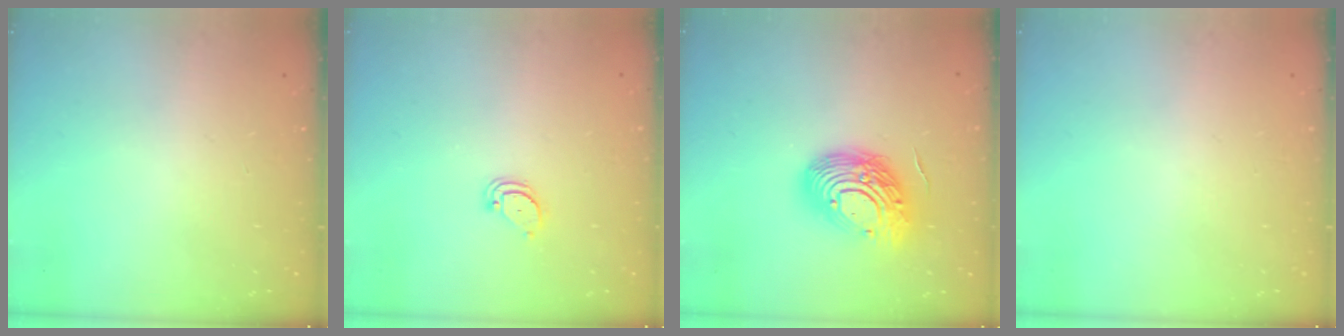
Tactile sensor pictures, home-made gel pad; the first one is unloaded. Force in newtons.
{"total": 2.1, "press": 2.1, "slide": 0.1}
{"total": 16.2, "press": 16.1, "slide": 1.8}
{"total": 0.0}